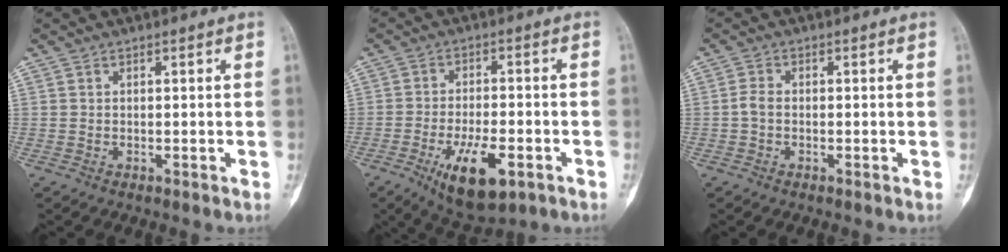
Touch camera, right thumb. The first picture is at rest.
{"total": 11.7, "force": [-5.0, 4.7, 9.4], "torque": [-0.154, 0.007, -0.074]}
{"total": 2.0, "force": [-0.4, 1.3, 1.5], "torque": [-0.030, 0.003, -0.014]}